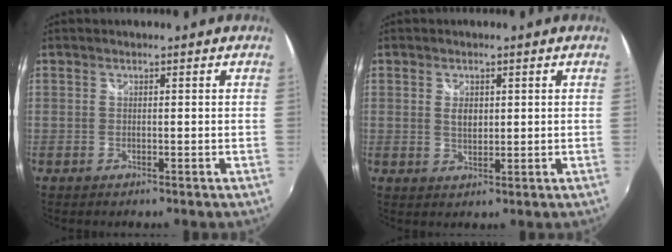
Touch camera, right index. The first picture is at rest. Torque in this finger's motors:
{"motor_torque": [0.13, 0.07, 0.20, 0.04]}